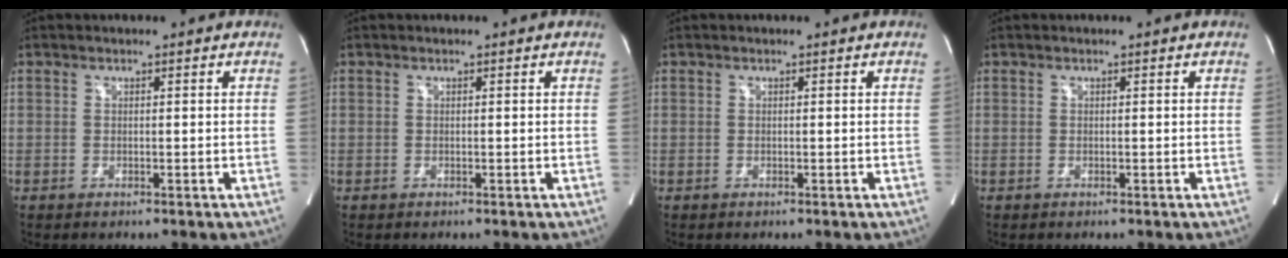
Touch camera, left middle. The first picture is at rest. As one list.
[{"total": 0.0}, {"total": 0.0}, {"total": 0.0}]